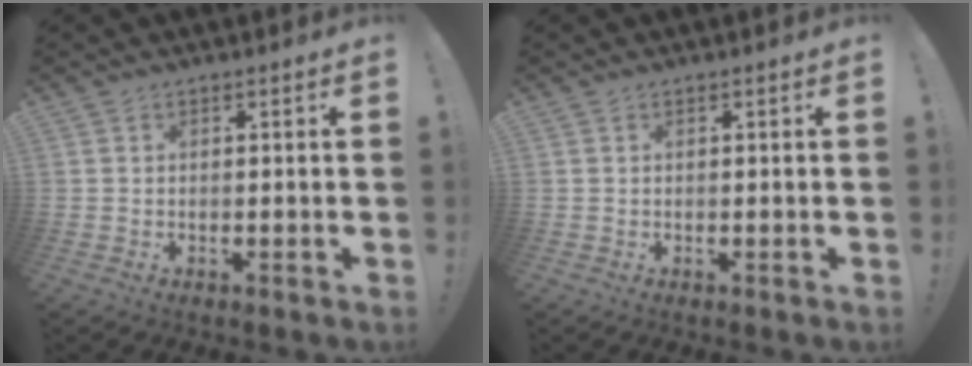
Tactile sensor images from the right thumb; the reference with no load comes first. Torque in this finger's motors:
{"motor_torque": [-0.12, 0.13, -0.06, 0.00, 0.01]}